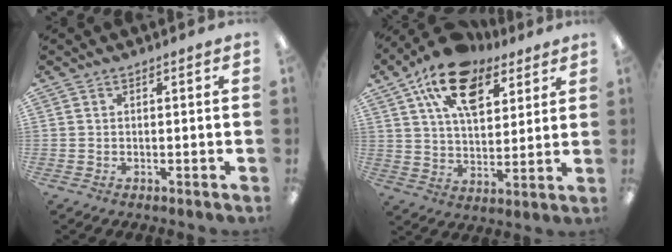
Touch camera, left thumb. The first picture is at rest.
{"total": 17.2, "force": [10.7, 9.1, 9.8], "torque": [-0.170, -0.044, 0.192]}